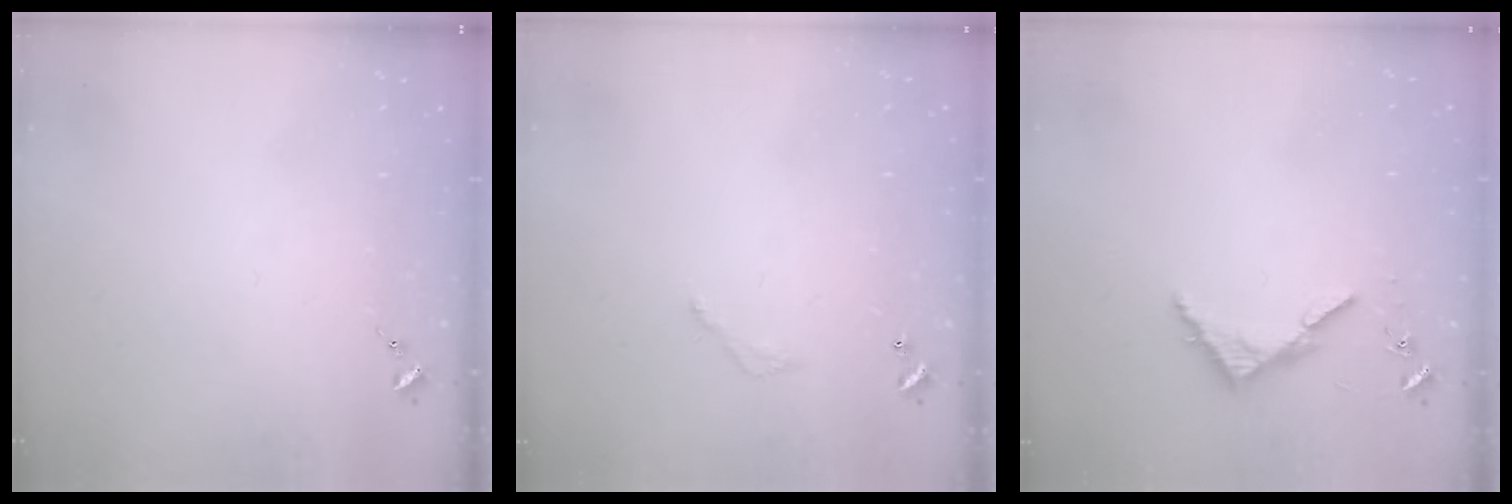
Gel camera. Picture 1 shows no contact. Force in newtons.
{"total": 3.8, "press": 3.8, "slide": 0.2}
{"total": 3.9, "press": 3.9, "slide": 0.3}